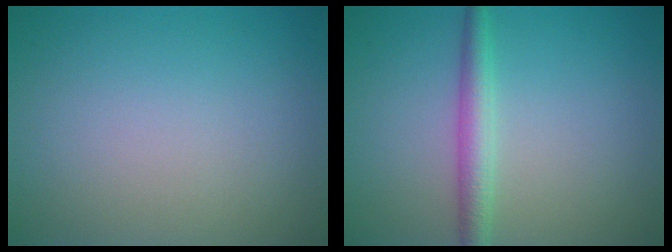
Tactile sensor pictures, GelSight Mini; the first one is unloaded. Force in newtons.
{"total": 2.7, "press": 2.7, "slide": 0.0}